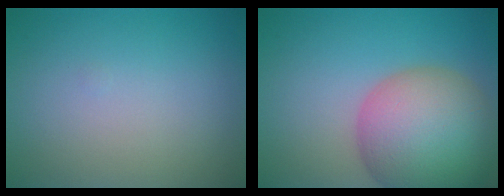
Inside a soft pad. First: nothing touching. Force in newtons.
{"total": 11.8, "press": 11.8, "slide": 0.7}